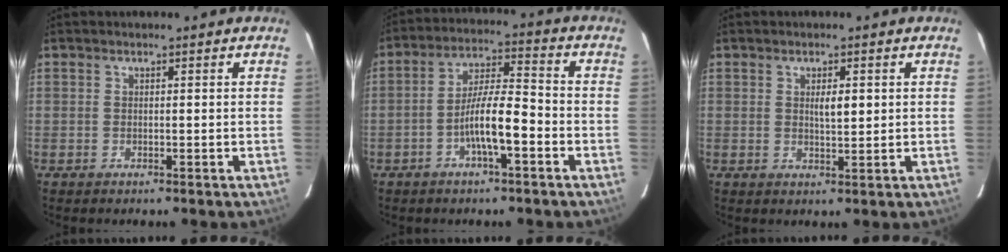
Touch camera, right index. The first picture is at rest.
{"total": 8.6, "force": [-3.2, 1.4, 7.9], "torque": [-0.149, 0.015, -0.058]}
{"total": 2.8, "force": [0.7, 0.8, 2.6], "torque": [-0.045, -0.001, 0.012]}